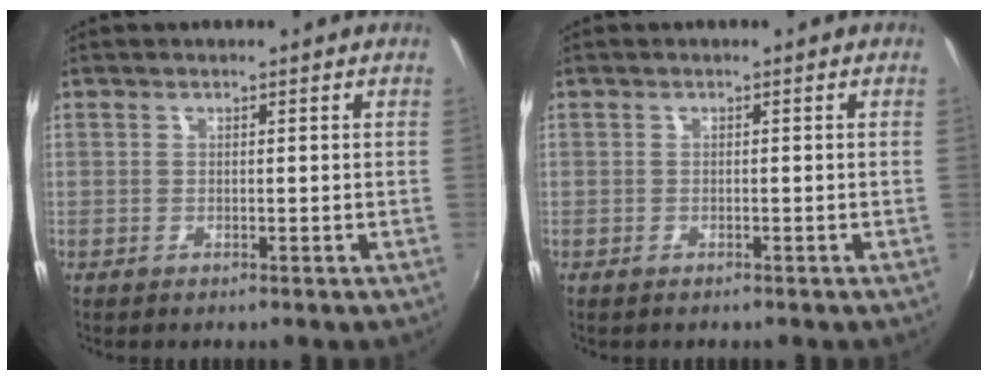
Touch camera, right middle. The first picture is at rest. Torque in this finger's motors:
{"motor_torque": [0.09, -0.39, 0.01, -0.01]}